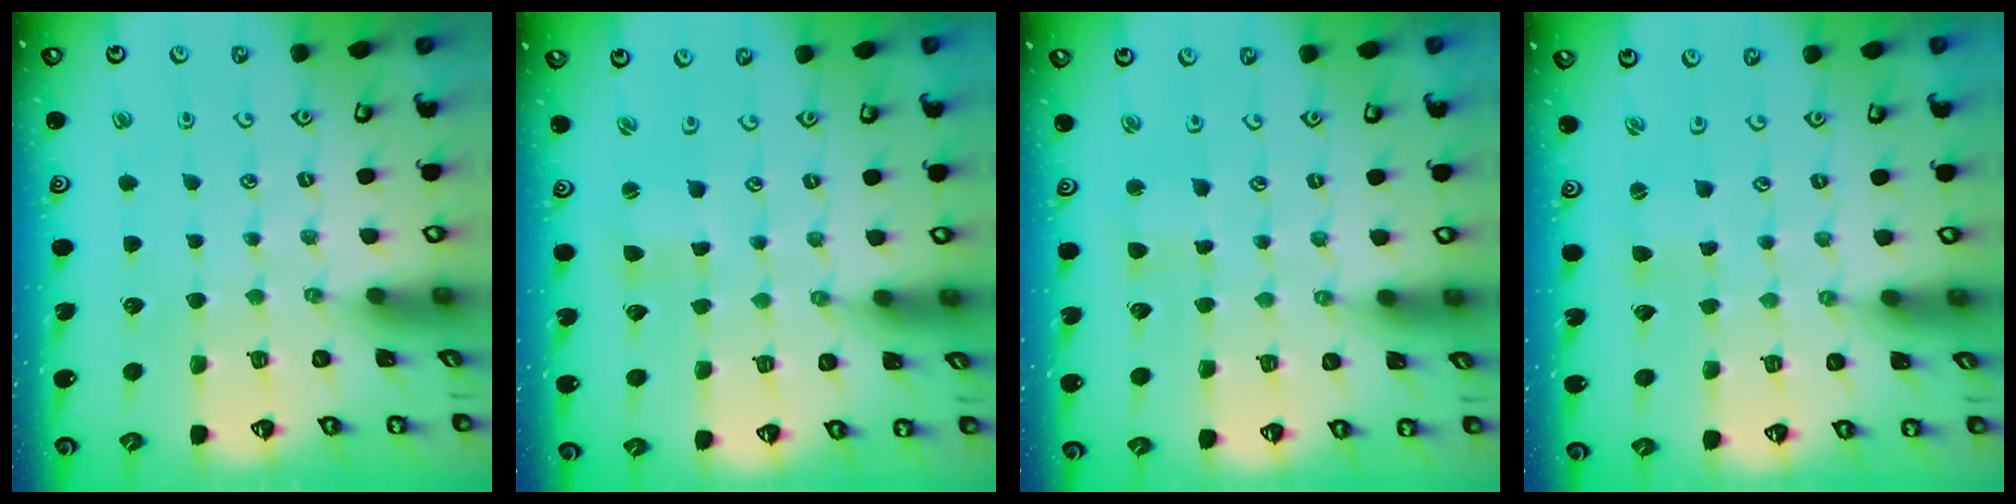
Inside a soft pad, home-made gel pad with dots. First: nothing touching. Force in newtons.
{"total": 1.2, "press": 1.1, "slide": 0.2}
{"total": 2.4, "press": 2.4, "slide": 0.4}
{"total": 1.6, "press": 1.5, "slide": 0.3}